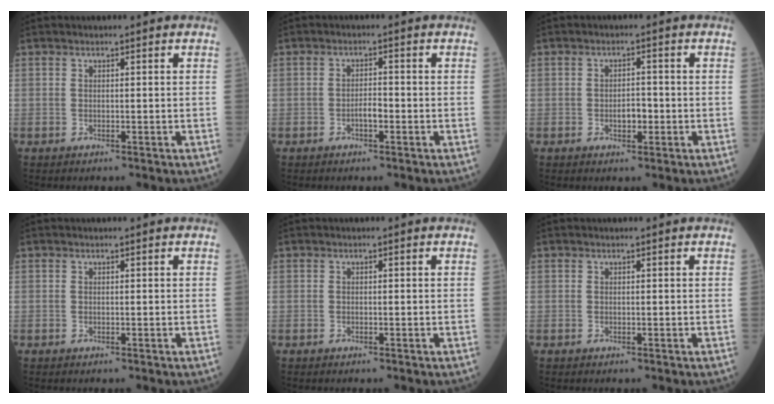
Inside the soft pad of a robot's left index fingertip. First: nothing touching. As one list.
[{"total": 1.9, "force": [-0.9, 0.5, 1.6], "torque": [-0.024, 0.004, -0.015]}, {"total": 2.5, "force": [-0.8, 1.2, 2.1], "torque": [-0.032, 0.003, -0.009]}, {"total": 0.0}, {"total": 0.0}, {"total": 0.0}]